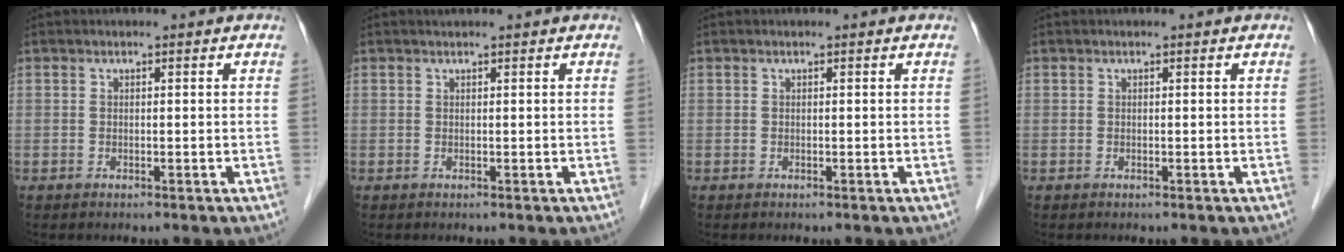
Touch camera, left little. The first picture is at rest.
{"total": 0.0}
{"total": 0.0}
{"total": 0.0}